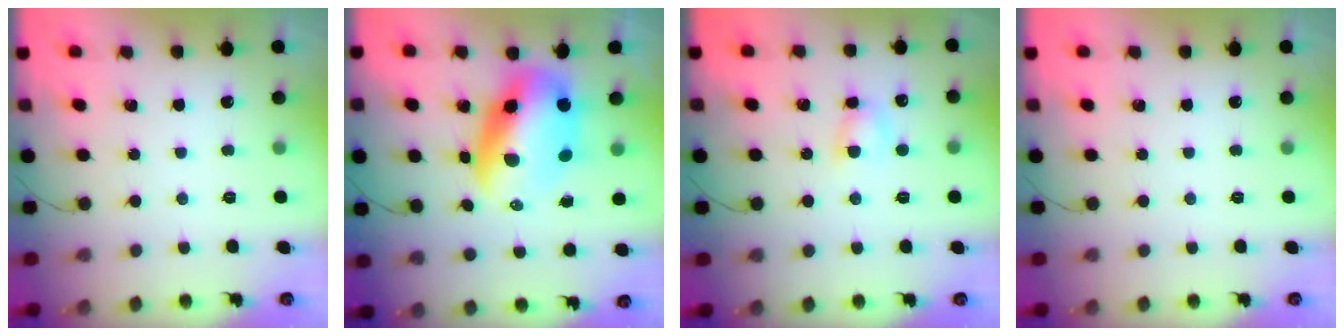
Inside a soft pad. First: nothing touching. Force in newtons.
{"total": 12.2, "press": 11.9, "slide": 2.8}
{"total": 4.6, "press": 4.4, "slide": 1.4}
{"total": 0.0}